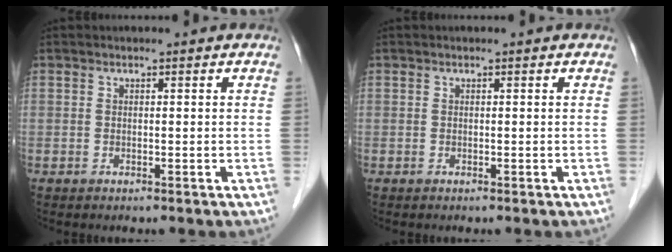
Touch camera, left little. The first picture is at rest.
{"total": 0.0}